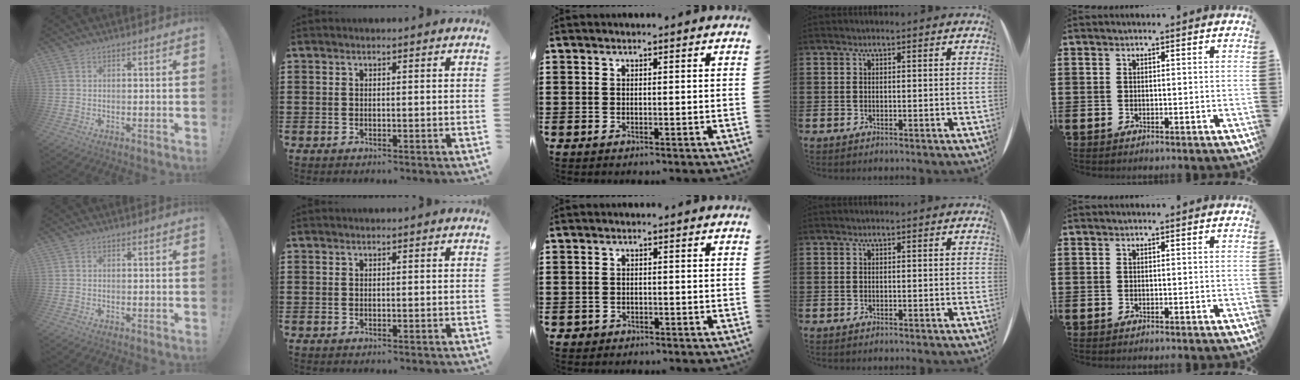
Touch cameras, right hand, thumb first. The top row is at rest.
{"middle": {"total": 0.9, "force": [-0.7, 0.5, 0.0], "torque": [-0.002, 0.002, -0.017]}}